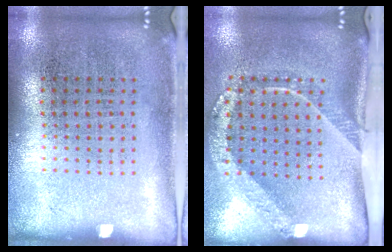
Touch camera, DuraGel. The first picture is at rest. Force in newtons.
{"total": 2.4, "press": 1.6, "slide": 1.8}